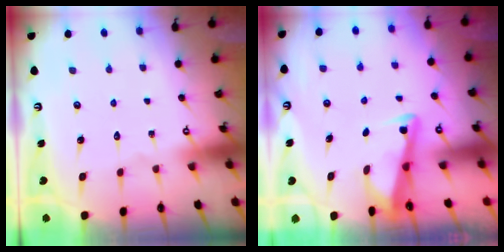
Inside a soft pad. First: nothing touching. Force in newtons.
{"total": 3.3, "press": 3.3, "slide": 0.3}